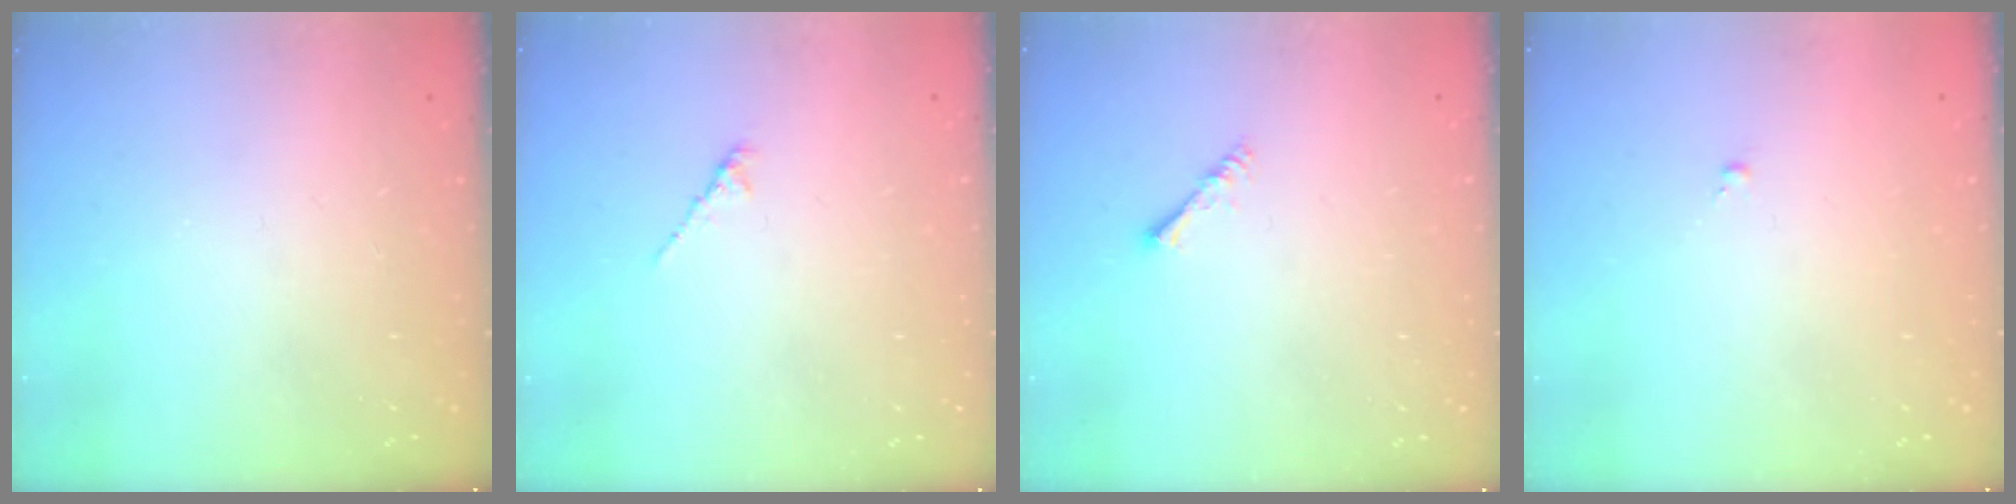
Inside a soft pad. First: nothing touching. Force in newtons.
{"total": 1.6, "press": 1.5, "slide": 0.5}
{"total": 1.4, "press": 1.3, "slide": 0.3}
{"total": 0.0}